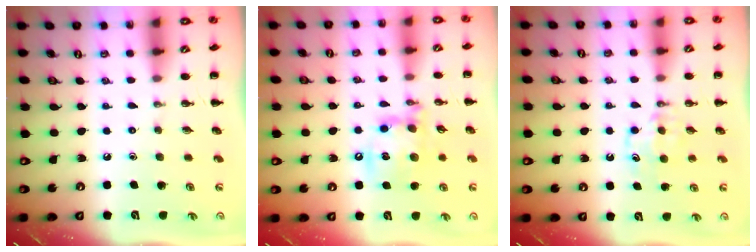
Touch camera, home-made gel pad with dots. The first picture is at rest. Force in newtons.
{"total": 14.6, "press": 14.3, "slide": 3.0}
{"total": 5.1, "press": 4.7, "slide": 1.7}